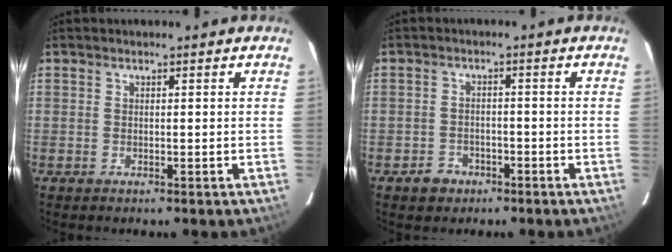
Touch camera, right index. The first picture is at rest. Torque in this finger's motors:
{"motor_torque": [0.23, -0.12, -0.03, -0.02]}